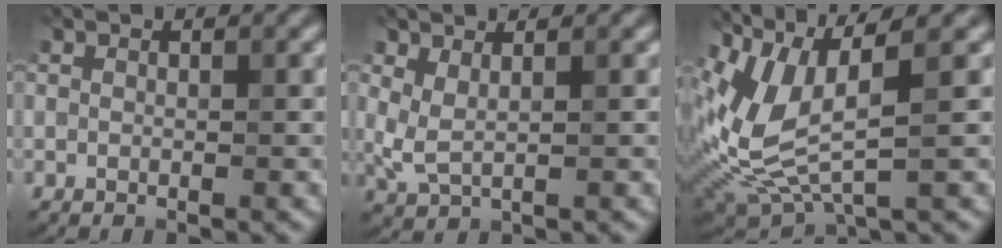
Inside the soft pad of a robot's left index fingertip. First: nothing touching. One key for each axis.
{"total": 1.9, "fx": 0.9, "fy": 0.8, "fz": 1.5, "tx": -0.039, "ty": -0.004, "tz": 0.020}
{"total": 6.6, "fx": 2.2, "fy": 2.3, "fz": 5.8, "tx": -0.143, "ty": -0.014, "tz": 0.053}